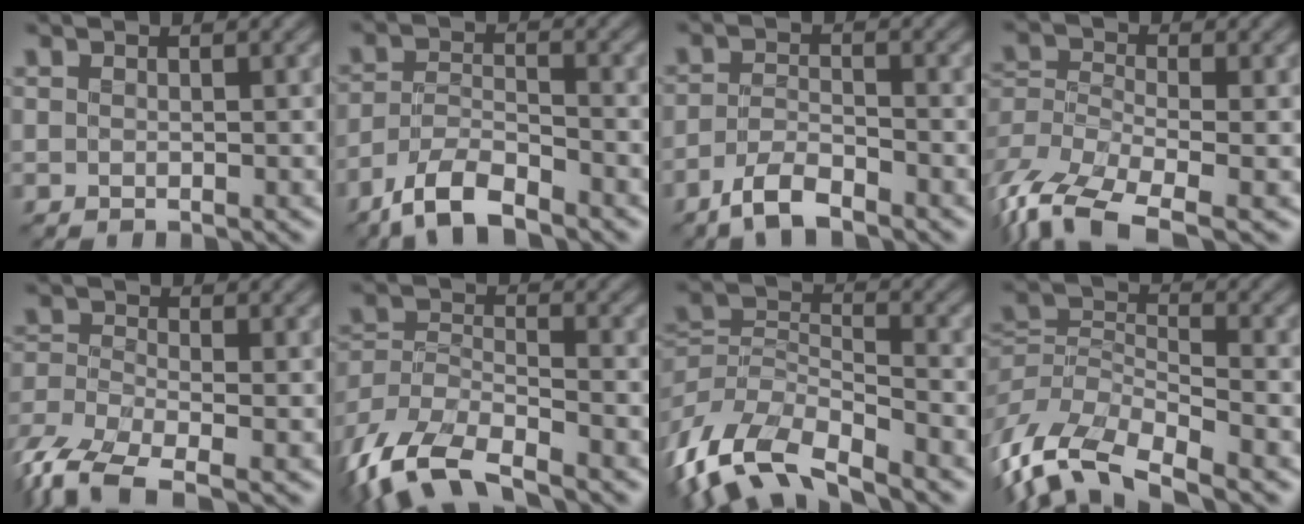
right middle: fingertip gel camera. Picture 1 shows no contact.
{"total": 5.3, "force": [-4.2, 1.5, 2.9], "torque": [-0.054, -0.005, -0.087]}
{"total": 3.5, "force": [-2.8, 0.9, 2.0], "torque": [-0.045, -0.003, -0.063]}
{"total": 8.0, "force": [-5.6, 2.9, 4.9], "torque": [-0.104, -0.010, -0.120]}
{"total": 6.2, "force": [-4.5, 2.1, 3.7], "torque": [-0.082, -0.013, -0.103]}
{"total": 10.6, "force": [-8.3, 3.8, 5.3], "torque": [-0.116, -0.026, -0.157]}
{"total": 9.7, "force": [-7.0, 3.7, 5.6], "torque": [-0.117, -0.010, -0.140]}
{"total": 8.4, "force": [-6.0, 3.0, 5.0], "torque": [-0.098, -0.009, -0.127]}